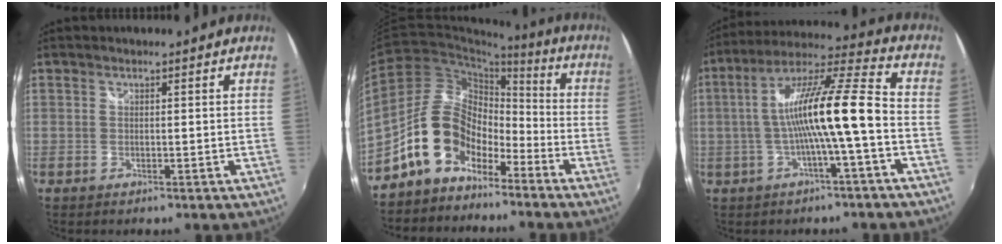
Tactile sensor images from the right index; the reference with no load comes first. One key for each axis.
{"total": 12.2, "fx": -8.1, "fy": 7.3, "fz": 5.4, "tx": -0.100, "ty": 0.030, "tz": -0.149}
{"total": 14.2, "fx": -2.5, "fy": 0.3, "fz": 13.9, "tx": -0.248, "ty": 0.019, "tz": -0.039}